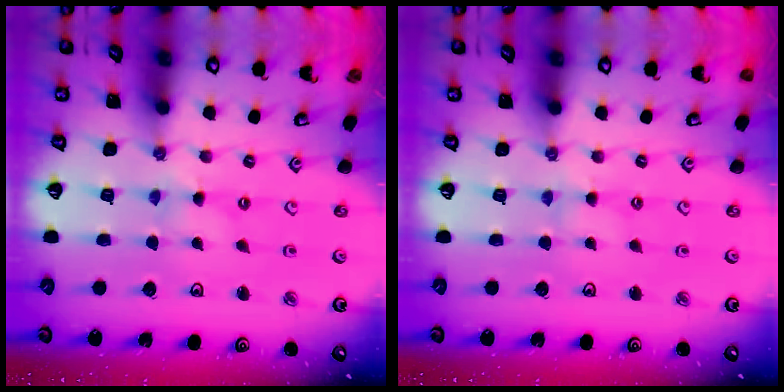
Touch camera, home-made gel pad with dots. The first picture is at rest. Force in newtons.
{"total": 2.5, "press": 2.5, "slide": 0.4}